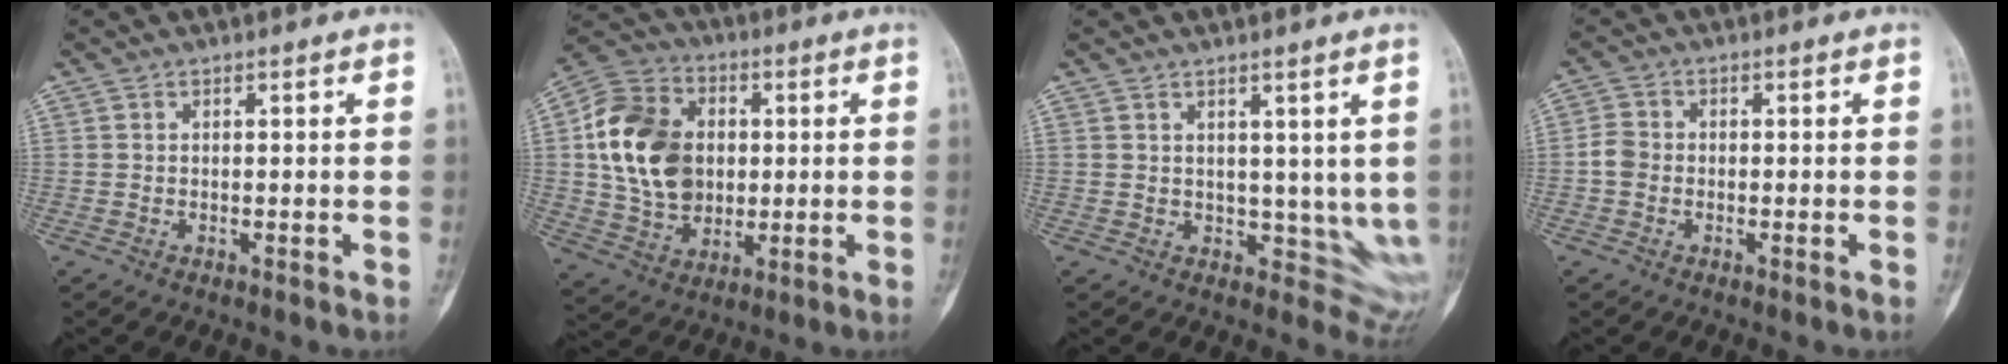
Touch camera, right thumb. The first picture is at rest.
{"total": 17.6, "force": [1.6, 13.3, 11.4], "torque": [-0.190, 0.011, 0.028]}
{"total": 6.2, "force": [1.7, 4.3, 4.2], "torque": [-0.020, -0.019, 0.035]}
{"total": 2.8, "force": [-0.9, 2.2, 1.5], "torque": [-0.023, 0.004, -0.026]}